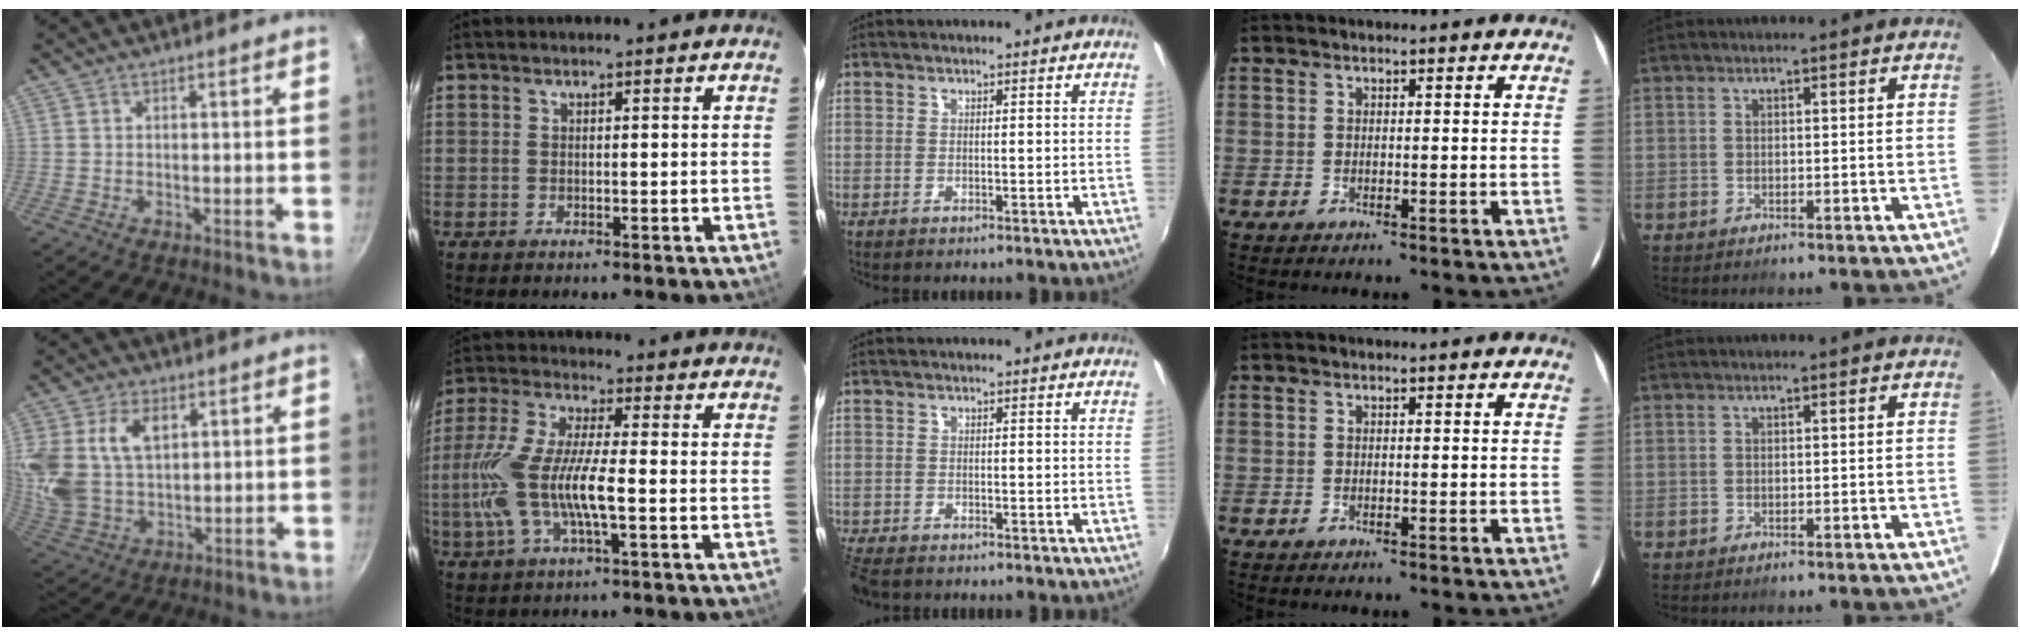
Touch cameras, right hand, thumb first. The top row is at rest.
{"thumb": {"total": 16.8, "force": [5.2, 11.5, 11.1], "torque": [-0.237, -0.009, 0.108]}, "index": {"total": 14.8, "force": [-2.7, 3.4, 14.1], "torque": [-0.297, -0.005, -0.055]}, "middle": {"total": 4.5, "force": [-3.8, 1.5, 1.8], "torque": [-0.053, -0.024, -0.075]}}